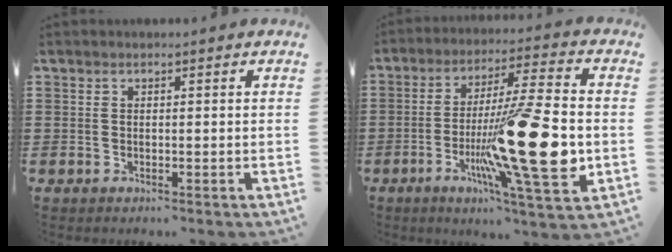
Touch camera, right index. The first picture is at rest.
{"total": 20.9, "force": [-4.6, 3.9, 20.0], "torque": [-0.333, -0.016, -0.070]}